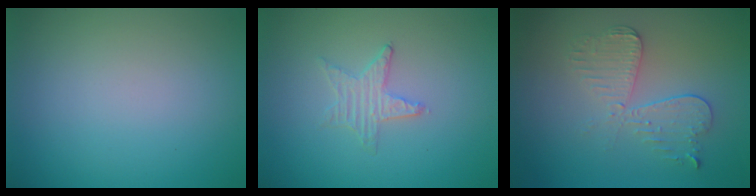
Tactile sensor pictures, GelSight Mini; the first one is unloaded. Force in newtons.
{"total": 0.9, "press": 0.9, "slide": 0.2}
{"total": 3.6, "press": 3.2, "slide": 1.8}